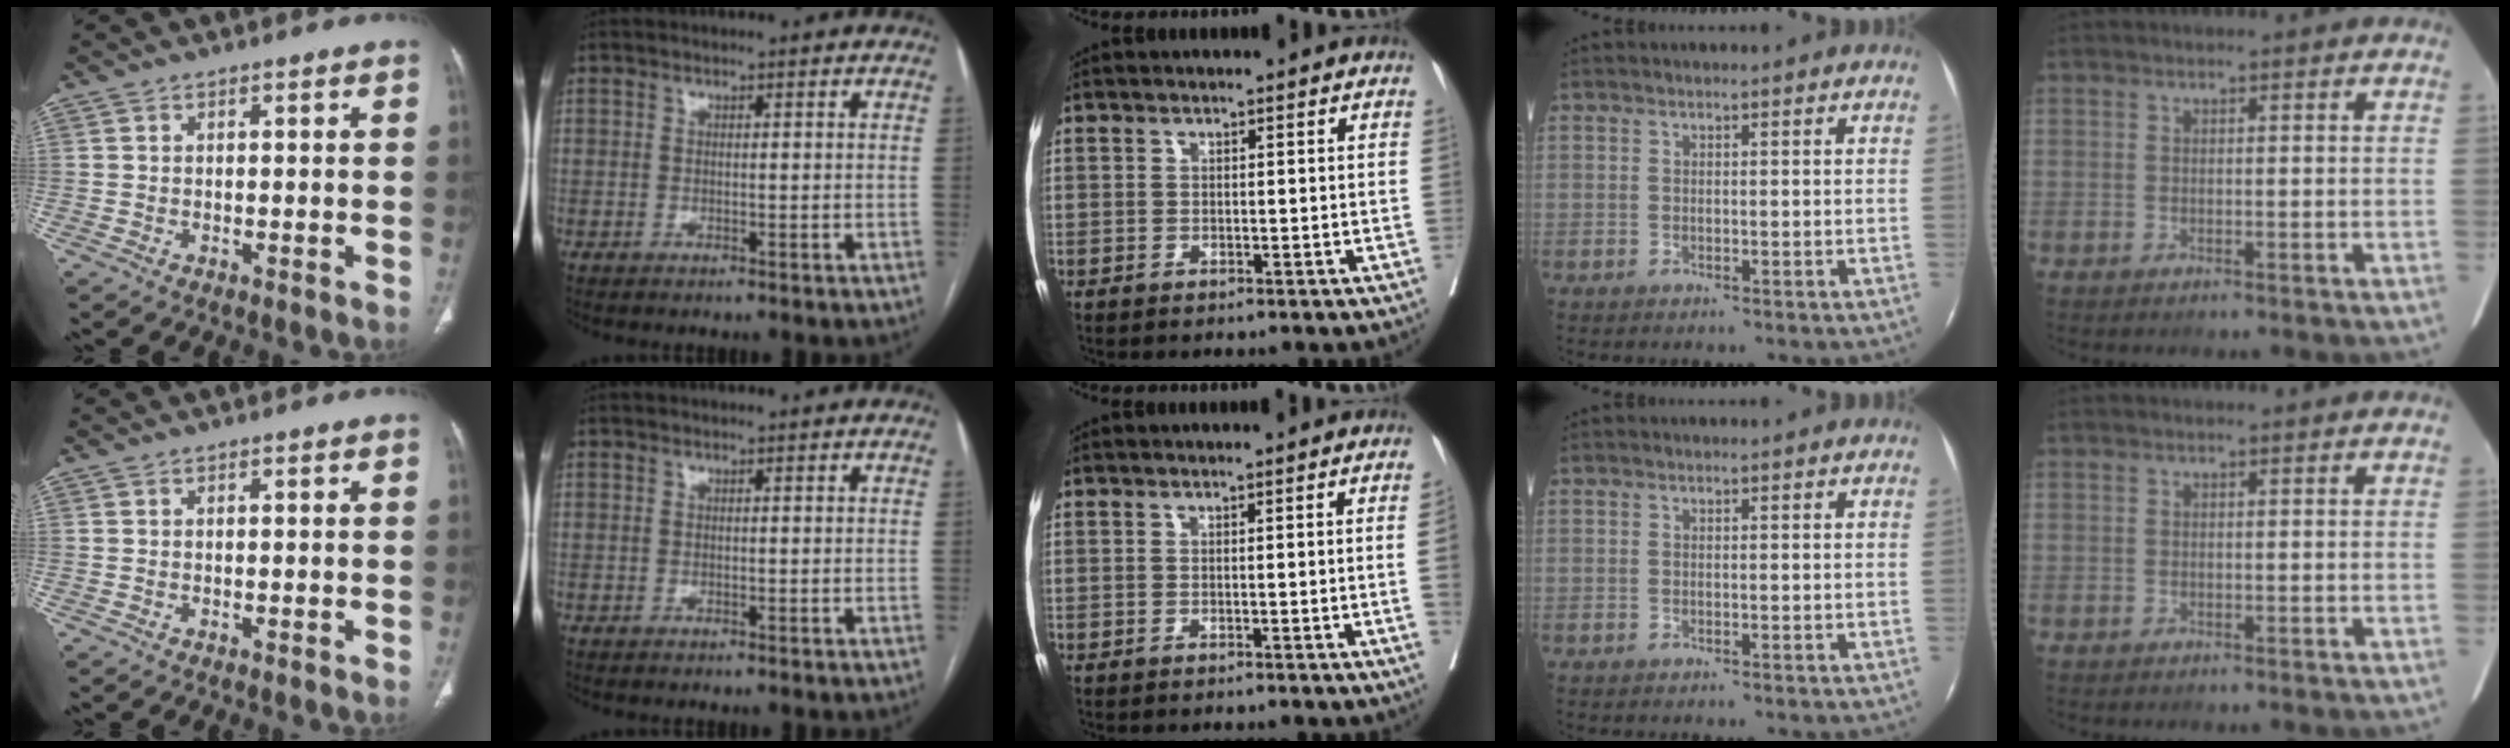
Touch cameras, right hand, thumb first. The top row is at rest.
{"middle": {"total": 2.2, "force": [-0.2, -0.9, 2.0], "torque": [-0.030, -0.004, 0.002]}}